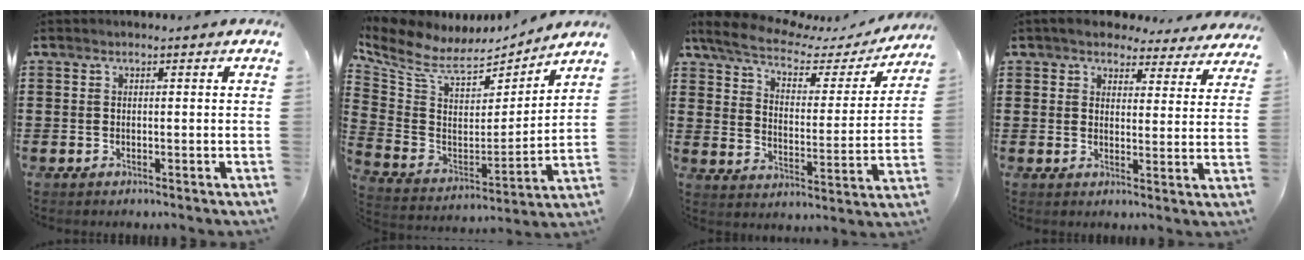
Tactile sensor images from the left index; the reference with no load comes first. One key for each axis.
{"total": 8.2, "fx": 6.6, "fy": 3.6, "fz": 3.5, "tx": -0.104, "ty": -0.043, "tz": 0.115}
{"total": 6.2, "fx": 5.0, "fy": 2.2, "fz": 2.9, "tx": -0.082, "ty": -0.022, "tz": 0.083}
{"total": 4.7, "fx": 4.5, "fy": 1.1, "fz": 0.9, "tx": -0.038, "ty": -0.016, "tz": 0.081}